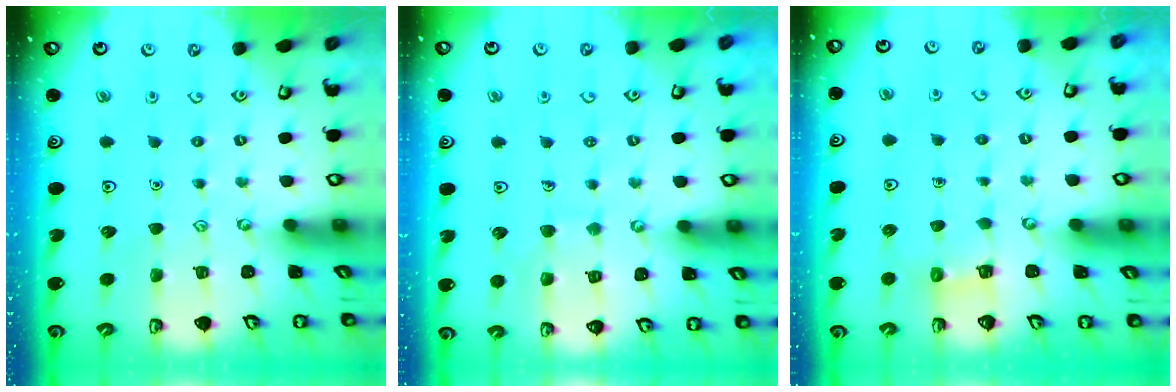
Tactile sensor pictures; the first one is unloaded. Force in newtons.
{"total": 5.7, "press": 5.7, "slide": 0.5}
{"total": 2.5, "press": 2.5, "slide": 0.1}